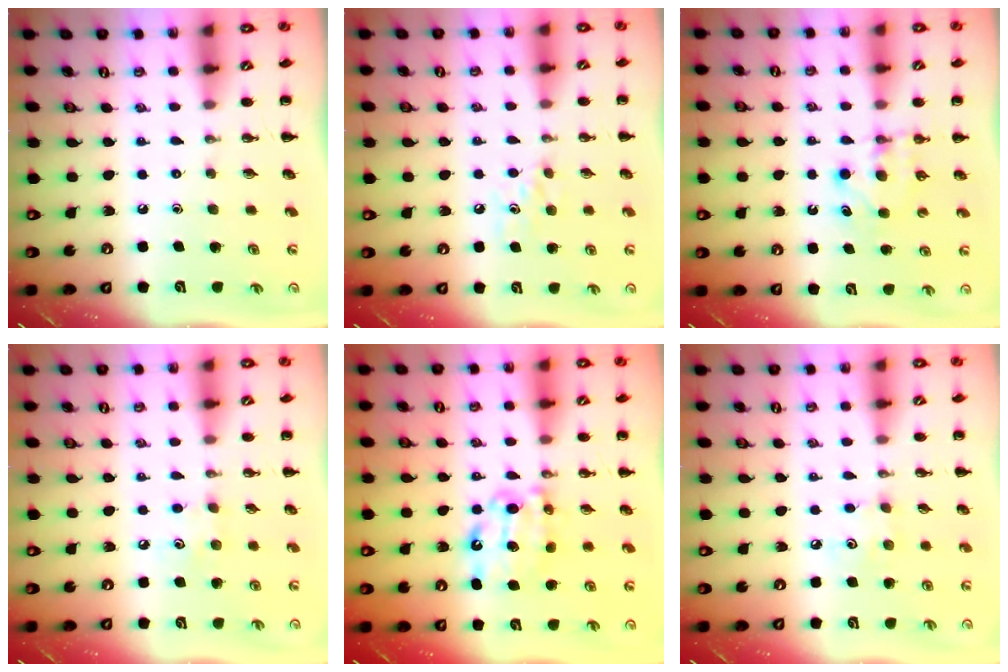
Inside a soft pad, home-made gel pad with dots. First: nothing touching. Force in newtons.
{"total": 5.0, "press": 4.7, "slide": 1.7}
{"total": 5.7, "press": 5.5, "slide": 1.5}
{"total": 4.6, "press": 4.5, "slide": 1.1}
{"total": 10.0, "press": 10.0, "slide": 0.8}
{"total": 4.4, "press": 4.2, "slide": 1.1}